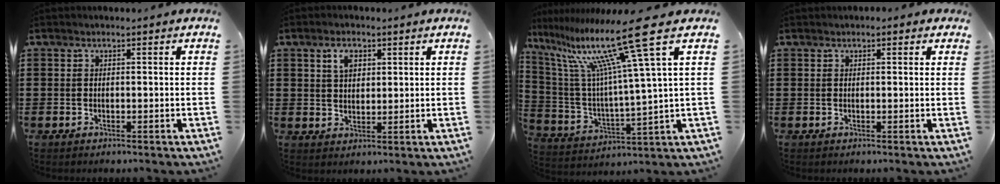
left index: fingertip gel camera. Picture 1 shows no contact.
{"total": 3.5, "force": [1.8, 2.0, 2.2], "torque": [-0.043, 0.005, 0.030]}
{"total": 17.0, "force": [10.2, 0.4, 13.6], "torque": [-0.288, -0.060, 0.151]}
{"total": 0.6, "force": [0.4, 0.4, 0.3], "torque": [-0.008, 0.004, 0.007]}